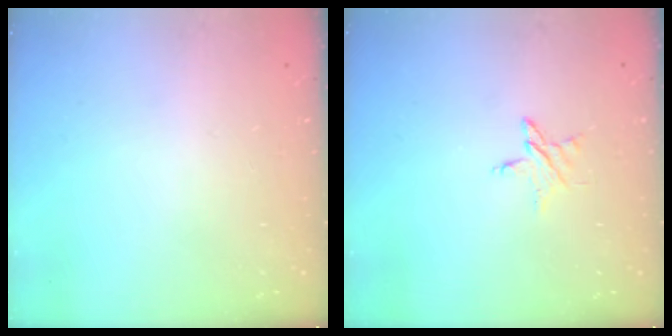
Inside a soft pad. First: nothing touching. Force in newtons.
{"total": 3.5, "press": 3.4, "slide": 0.3}